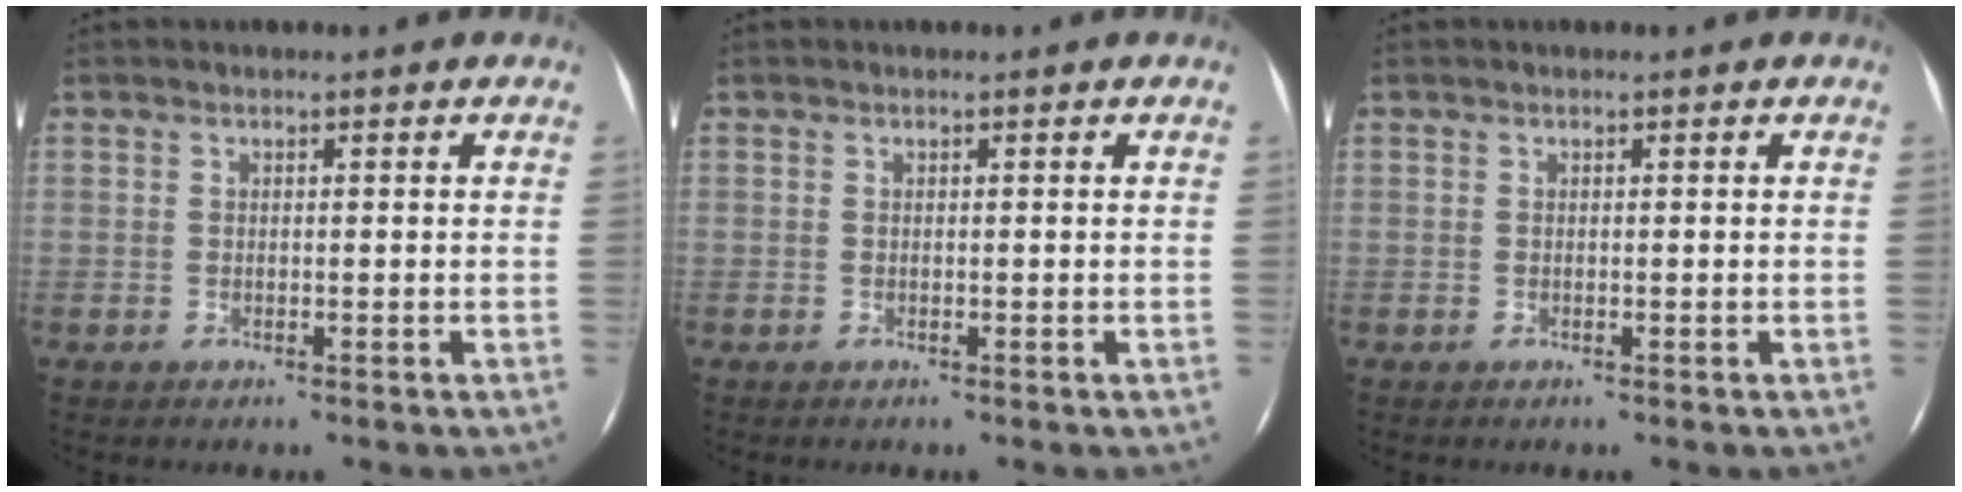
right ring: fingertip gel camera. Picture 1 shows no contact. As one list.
[{"total": 0.0}, {"total": 0.0}]